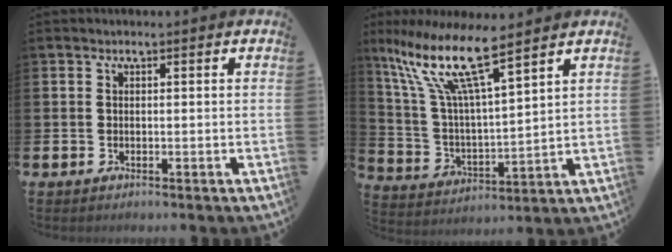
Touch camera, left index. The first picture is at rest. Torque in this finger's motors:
{"motor_torque": [1.03, -1.11, 1.05, 0.21]}